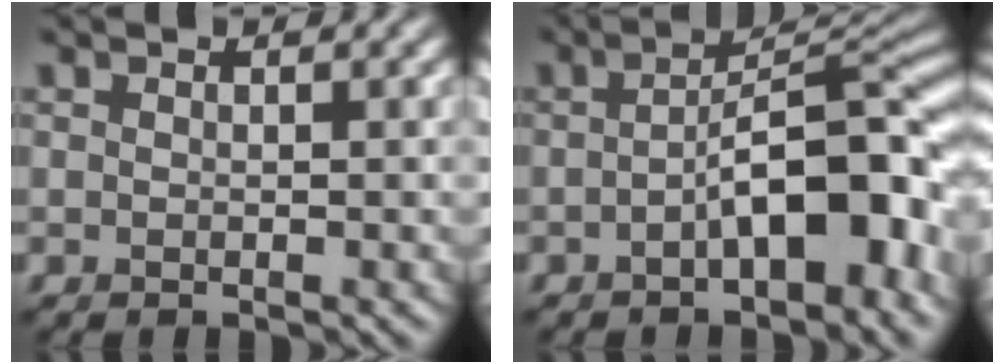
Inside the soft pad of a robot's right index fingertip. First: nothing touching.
{"total": 8.9, "force": [-2.6, 3.4, 7.9], "torque": [-0.106, 0.020, -0.045]}